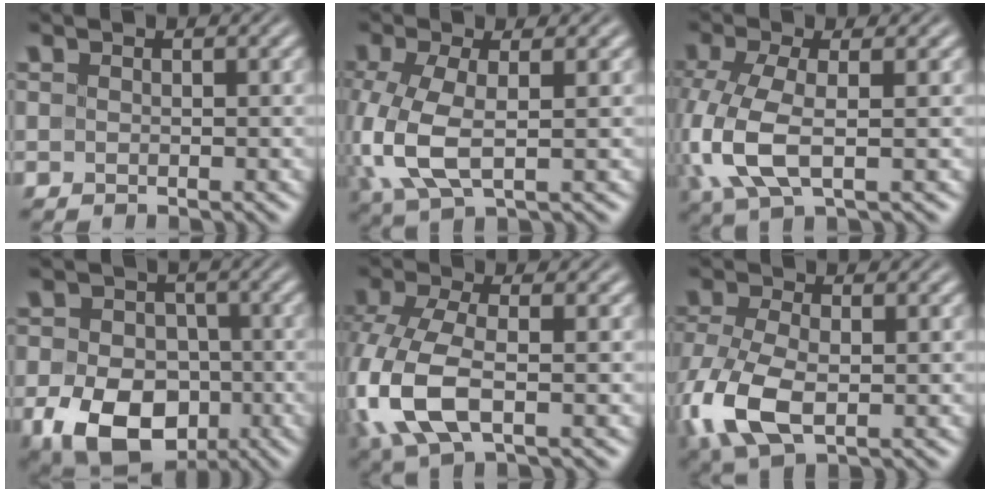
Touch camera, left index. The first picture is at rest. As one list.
[{"total": 5.8, "force": [-0.5, 2.4, 5.3], "torque": [-0.134, -0.004, -0.010]}, {"total": 6.4, "force": [-1.2, 2.6, 5.8], "torque": [-0.148, -0.003, -0.025]}, {"total": 10.2, "force": [-3.4, 7.2, 6.4], "torque": [-0.118, -0.025, -0.065]}, {"total": 7.7, "force": [-2.1, 3.6, 6.4], "torque": [-0.161, -0.005, -0.050]}, {"total": 7.7, "force": [-2.0, 4.1, 6.1], "torque": [-0.152, -0.011, -0.046]}]